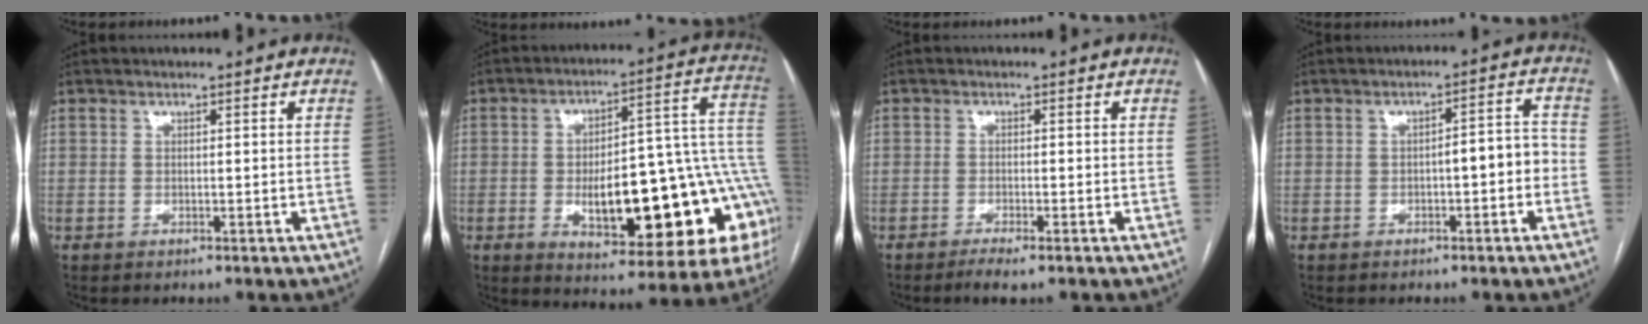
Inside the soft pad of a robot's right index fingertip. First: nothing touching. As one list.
[{"total": 25.3, "force": [-5.9, 7.7, 23.4], "torque": [-0.237, 0.029, -0.062]}, {"total": 2.8, "force": [-2.0, 0.1, 1.9], "torque": [-0.031, -0.004, -0.035]}, {"total": 4.6, "force": [-1.2, 1.3, 4.2], "torque": [-0.055, 0.028, -0.015]}]